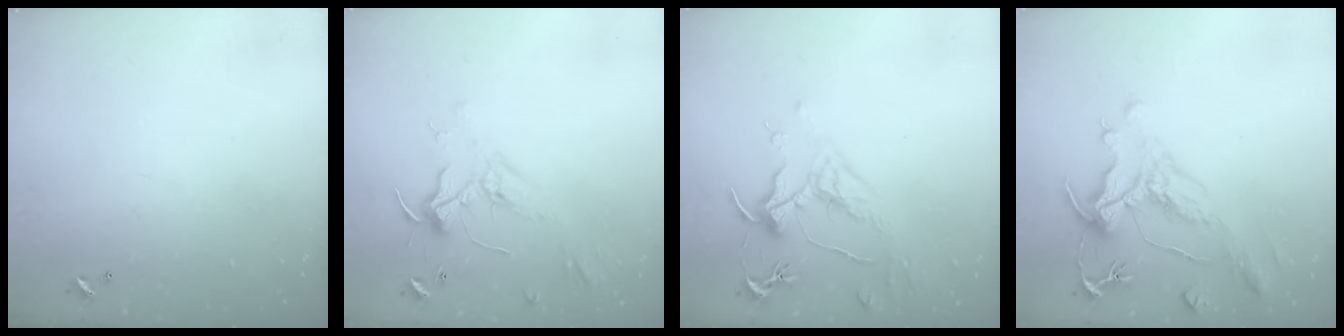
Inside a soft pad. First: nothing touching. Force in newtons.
{"total": 2.4, "press": 2.3, "slide": 0.7}
{"total": 1.6, "press": 1.4, "slide": 0.9}
{"total": 2.0, "press": 1.0, "slide": 1.8}